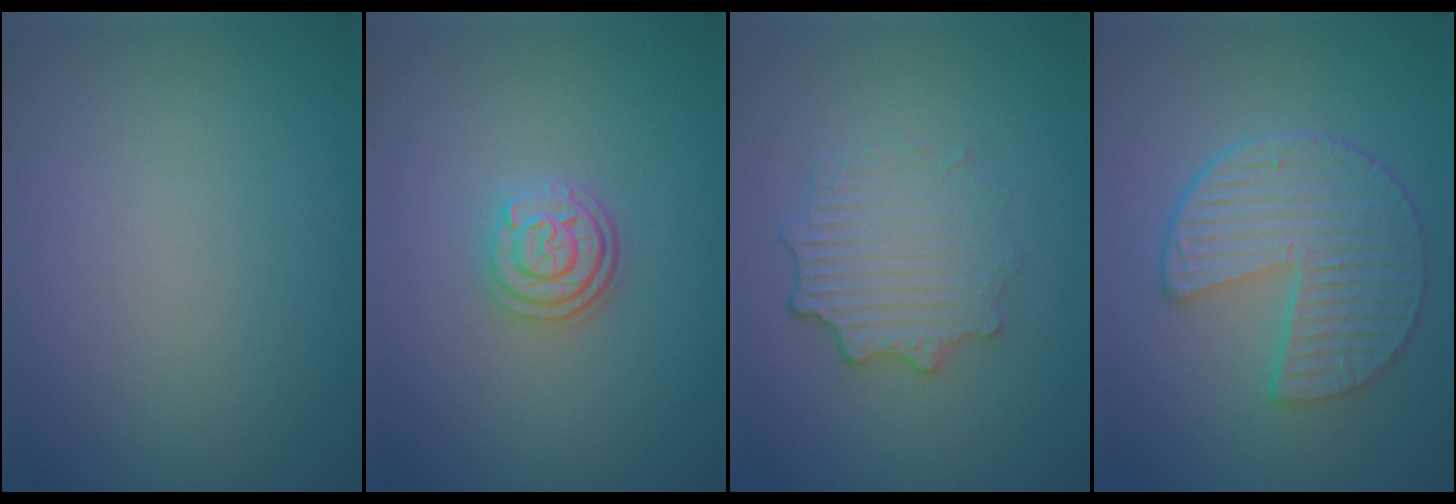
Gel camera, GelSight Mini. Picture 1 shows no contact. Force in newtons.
{"total": 3.2, "press": 2.5, "slide": 2.1}
{"total": 3.6, "press": 2.8, "slide": 2.3}
{"total": 6.4, "press": 4.8, "slide": 4.2}